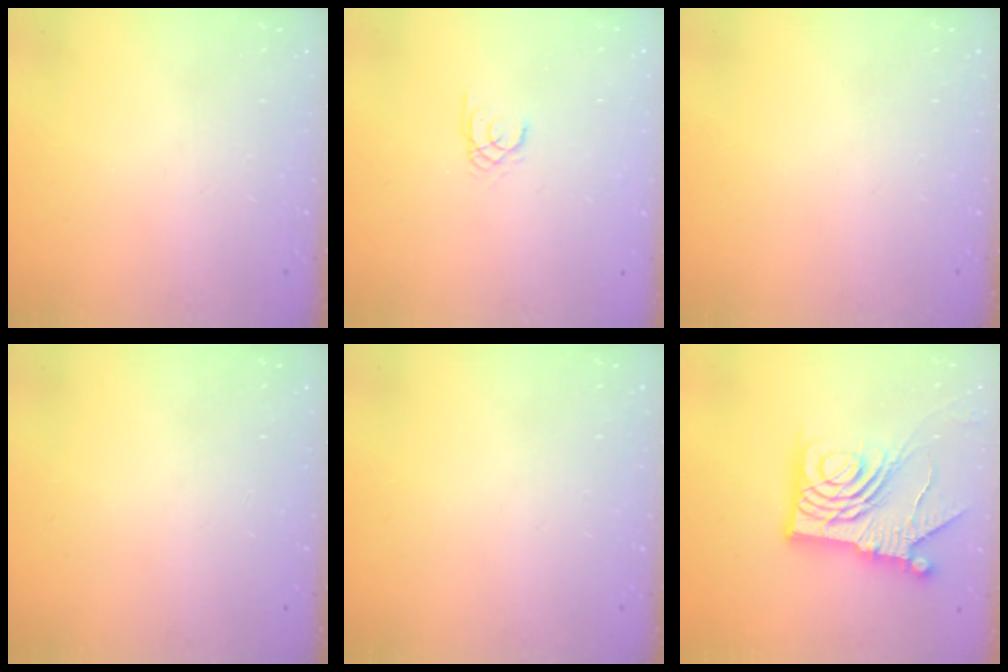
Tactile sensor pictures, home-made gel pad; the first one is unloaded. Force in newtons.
{"total": 1.6, "press": 1.6, "slide": 0.2}
{"total": 0.0}
{"total": 0.0}
{"total": 0.0}
{"total": 17.5, "press": 17.4, "slide": 1.9}